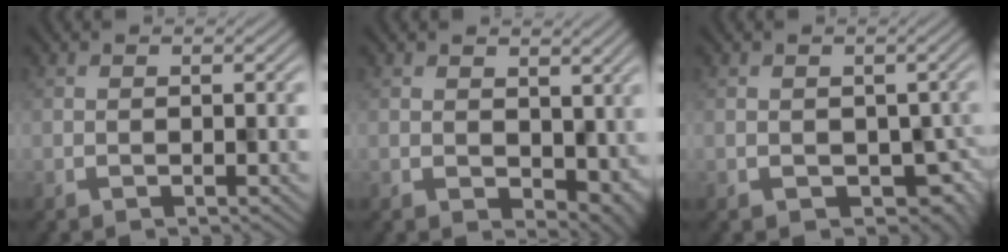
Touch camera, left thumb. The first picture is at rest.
{"total": 2.9, "force": [0.5, 2.3, 1.7], "torque": [-0.020, -0.021, 0.018]}
{"total": 4.2, "force": [-1.8, 3.3, 1.9], "torque": [-0.021, -0.008, -0.009]}